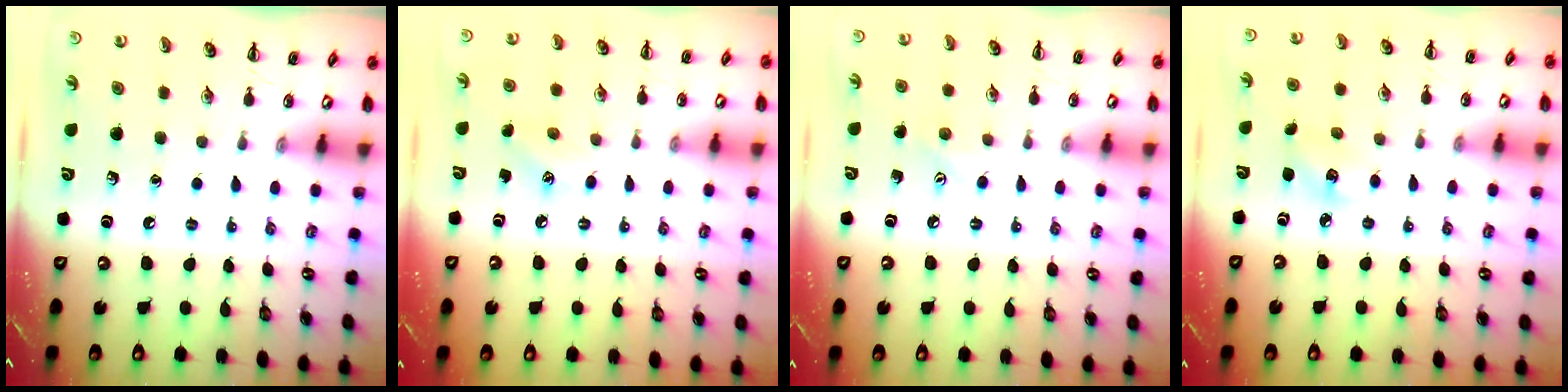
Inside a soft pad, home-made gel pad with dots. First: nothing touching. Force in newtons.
{"total": 7.0, "press": 6.7, "slide": 1.7}
{"total": 6.2, "press": 6.1, "slide": 1.2}
{"total": 4.1, "press": 3.9, "slide": 1.2}